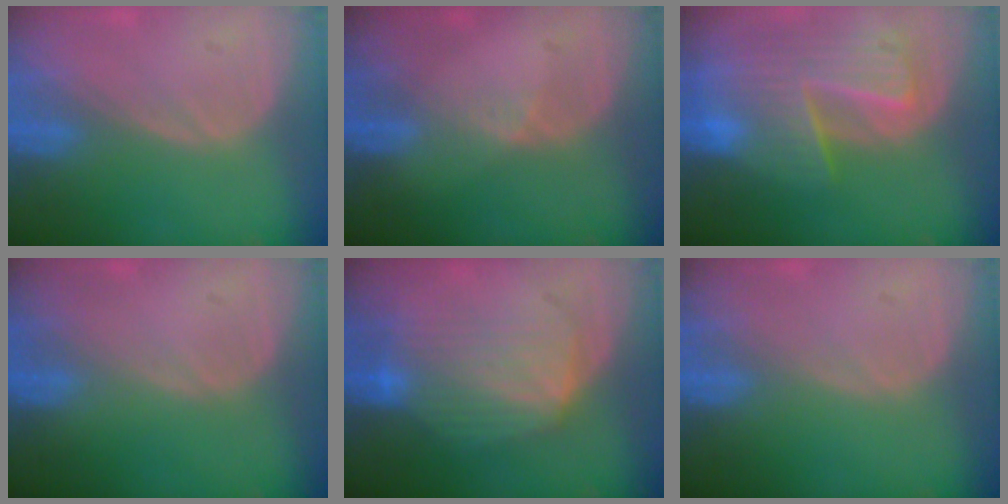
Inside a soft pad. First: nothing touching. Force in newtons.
{"total": 1.8, "press": 1.2, "slide": 1.3}
{"total": 10.1, "press": 8.8, "slide": 5.0}
{"total": 0.0}
{"total": 7.5, "press": 7.4, "slide": 1.2}
{"total": 0.0}